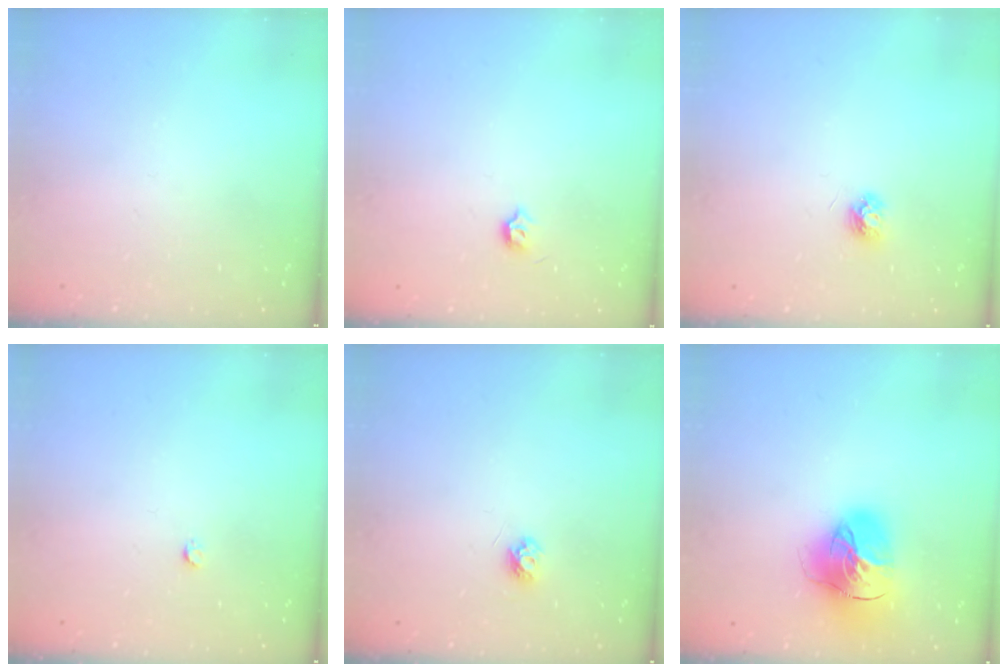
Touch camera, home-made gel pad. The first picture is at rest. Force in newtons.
{"total": 3.7, "press": 3.6, "slide": 0.6}
{"total": 4.2, "press": 4.2, "slide": 0.3}
{"total": 2.4, "press": 2.4, "slide": 0.3}
{"total": 3.9, "press": 3.8, "slide": 0.7}
{"total": 20.1, "press": 20.0, "slide": 2.1}